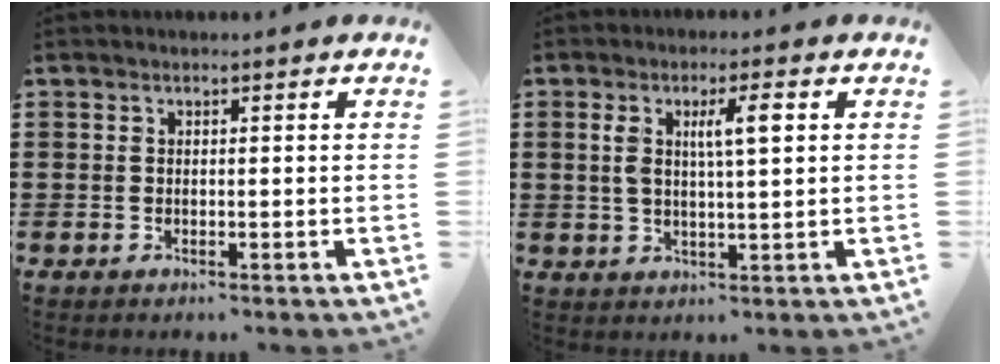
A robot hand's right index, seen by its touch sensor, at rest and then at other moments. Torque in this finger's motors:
{"motor_torque": [0.21, 0.17, 0.22, 0.05]}